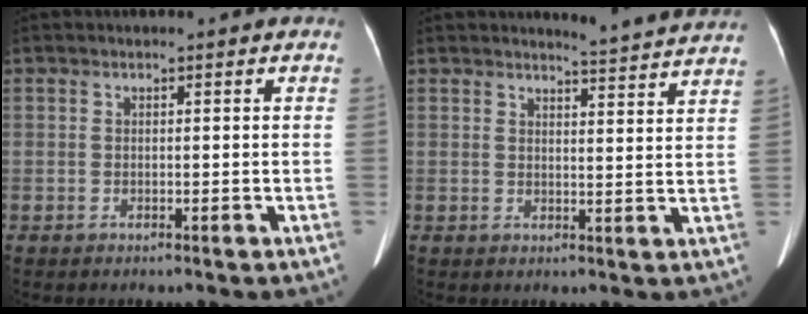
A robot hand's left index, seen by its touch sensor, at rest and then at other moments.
{"total": 8.1, "force": [7.9, -0.8, 1.2], "torque": [-0.030, -0.024, 0.084]}